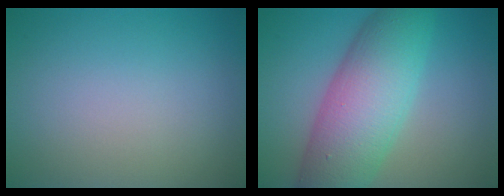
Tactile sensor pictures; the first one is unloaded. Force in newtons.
{"total": 9.5, "press": 9.5, "slide": 0.1}